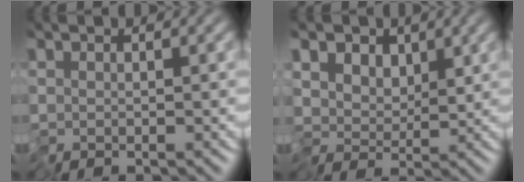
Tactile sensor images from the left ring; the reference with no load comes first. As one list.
[{"total": 5.0, "force": [0.6, 3.5, 3.5], "torque": [-0.050, 0.005, -0.007]}]